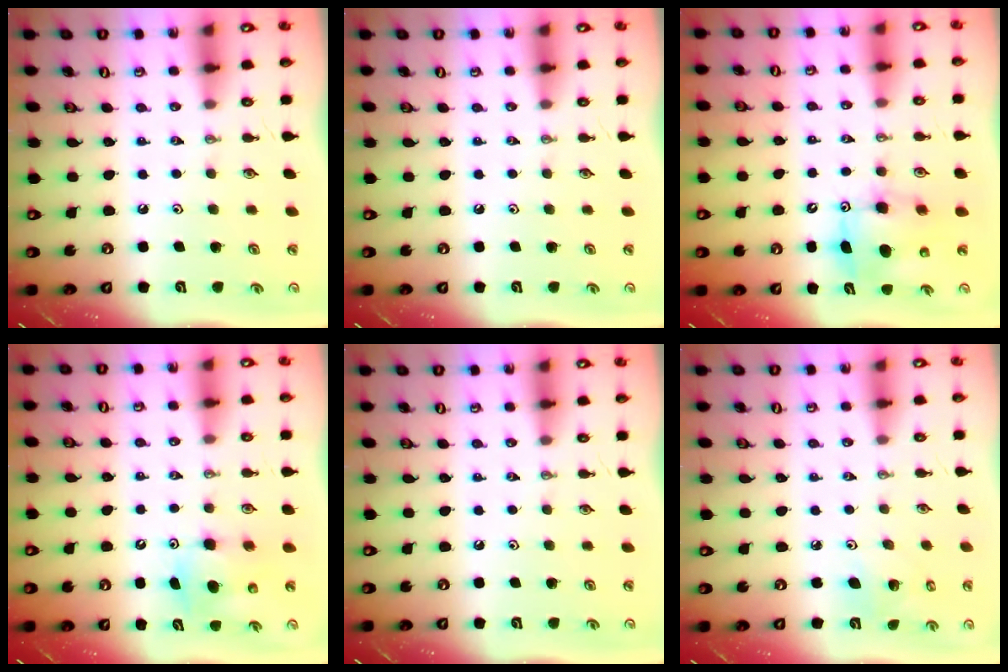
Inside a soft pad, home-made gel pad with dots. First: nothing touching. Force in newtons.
{"total": 0.0}
{"total": 7.9, "press": 7.7, "slide": 1.9}
{"total": 8.2, "press": 8.1, "slide": 0.8}
{"total": 0.0}
{"total": 5.9, "press": 5.6, "slide": 1.6}